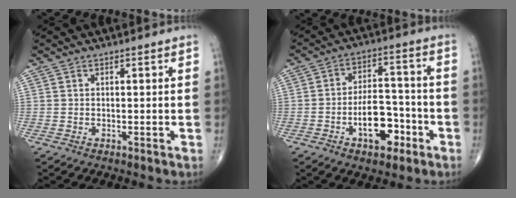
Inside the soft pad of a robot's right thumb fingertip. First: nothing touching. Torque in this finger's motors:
{"motor_torque": [2.36, 1.57, 1.91, -0.85, 0.63]}